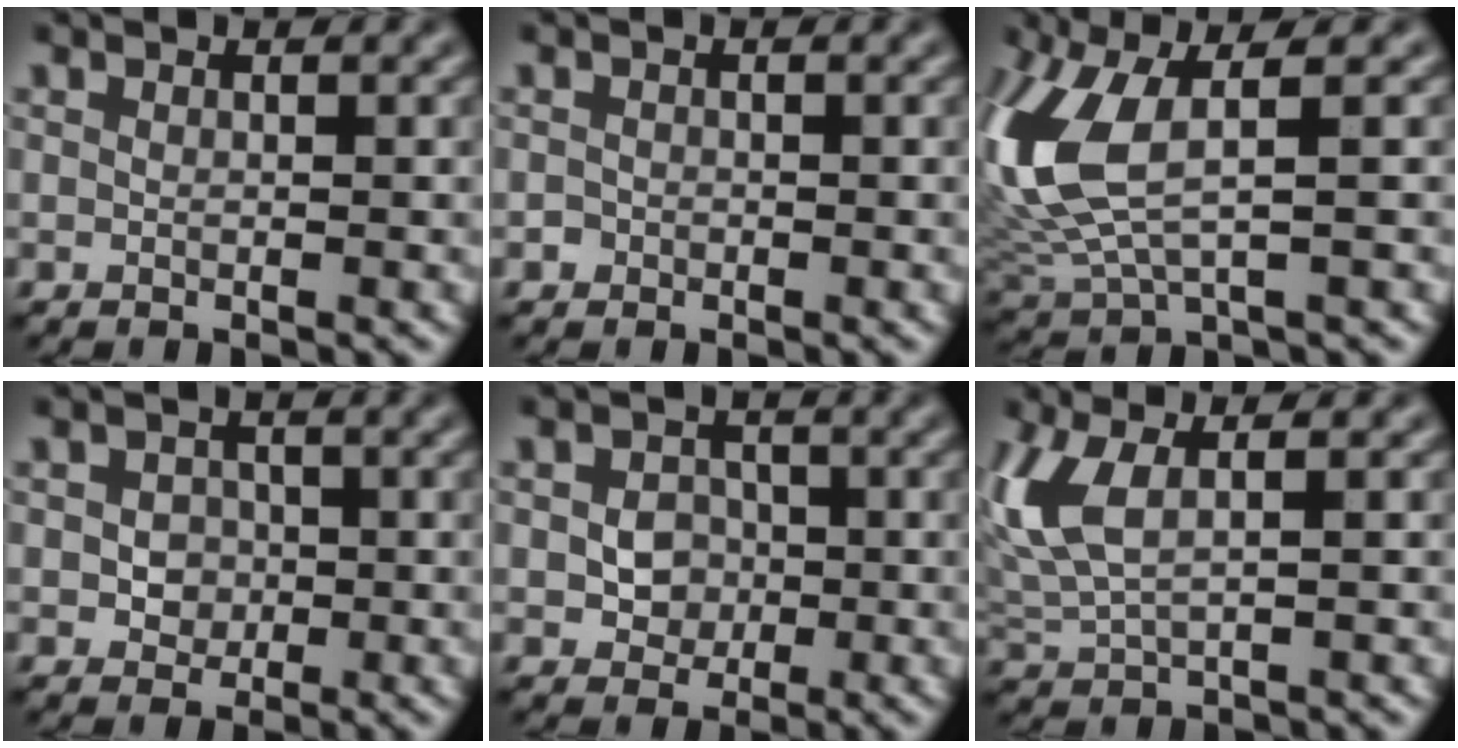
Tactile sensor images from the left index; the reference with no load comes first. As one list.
[{"total": 0.6, "force": [-0.4, 0.4, 0.0], "torque": [0.004, -0.001, -0.006]}, {"total": 7.8, "force": [1.6, 3.1, 7.0], "torque": [-0.184, 0.003, 0.037]}, {"total": 2.0, "force": [-0.2, 1.8, 0.9], "torque": [-0.006, -0.001, -0.006]}, {"total": 2.8, "force": [-0.5, 2.4, 1.4], "torque": [-0.013, 0.000, -0.016]}, {"total": 5.1, "force": [1.4, 2.2, 4.4], "torque": [-0.117, 0.006, 0.034]}]